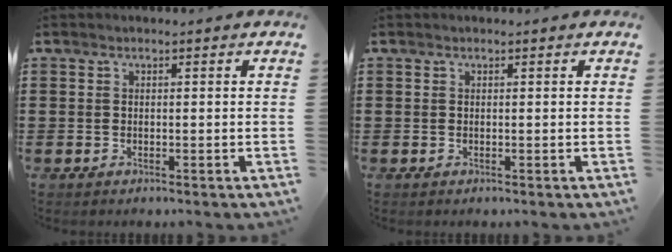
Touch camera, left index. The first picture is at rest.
{"total": 0.0}